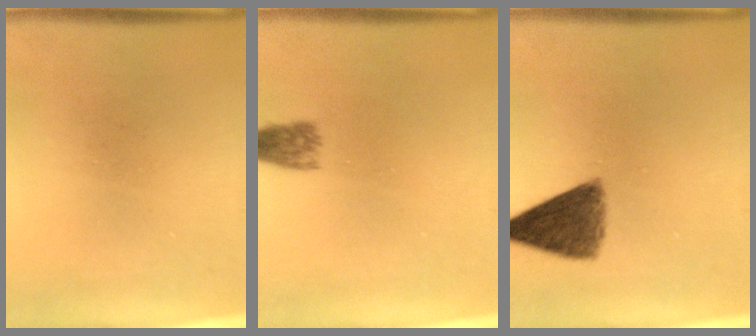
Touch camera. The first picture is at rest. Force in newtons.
{"total": 2.7}
{"total": 7.5}